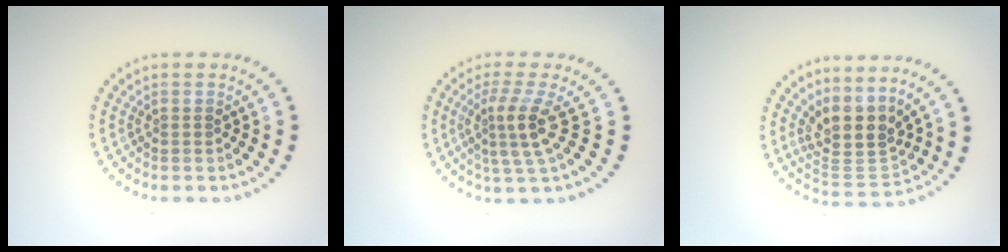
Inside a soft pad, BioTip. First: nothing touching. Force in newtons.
{"total": 3.2, "press": 2.3, "slide": 2.2}
{"total": 4.3, "press": 3.4, "slide": 2.6}